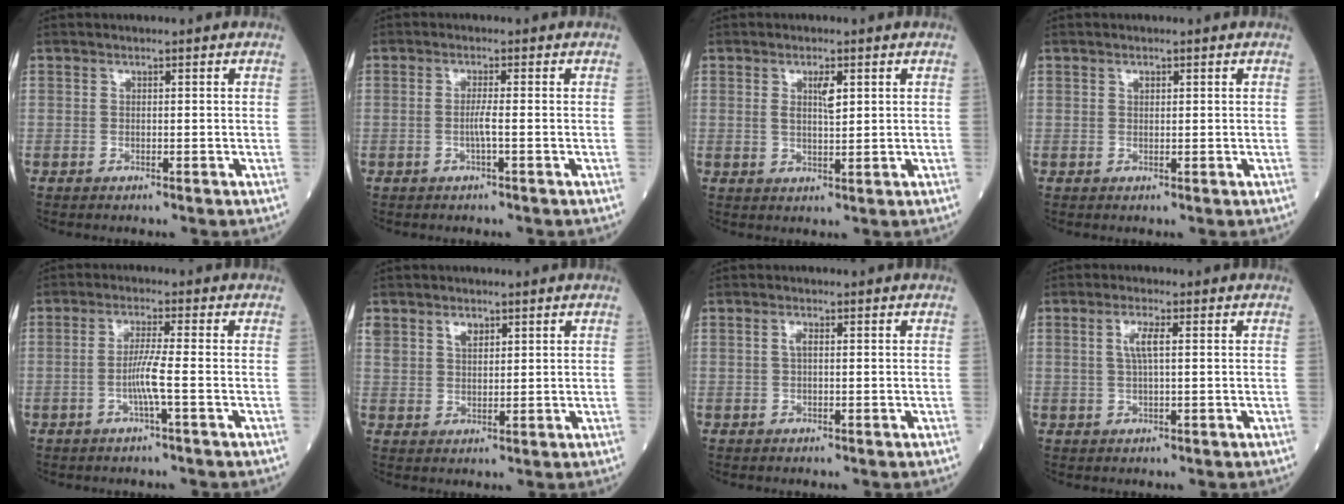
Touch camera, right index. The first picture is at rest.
{"total": 1.8, "force": [-0.5, -0.3, 1.8], "torque": [-0.035, 0.000, -0.011]}
{"total": 3.0, "force": [1.1, 0.7, 2.7], "torque": [-0.050, 0.001, 0.020]}
{"total": 0.8, "force": [0.5, 0.5, 0.5], "torque": [-0.008, -0.002, 0.007]}
{"total": 4.1, "force": [-1.2, -0.7, 3.8], "torque": [-0.079, 0.000, -0.025]}
{"total": 3.9, "force": [2.2, 2.5, 1.9], "torque": [-0.039, 0.009, 0.047]}
{"total": 1.1, "force": [0.2, 0.3, 1.1], "torque": [-0.023, 0.002, 0.002]}
{"total": 3.3, "force": [0.8, 0.6, 3.1], "torque": [-0.066, 0.006, 0.016]}